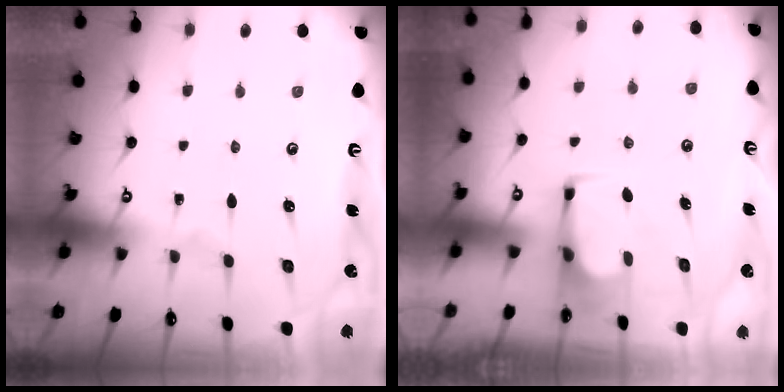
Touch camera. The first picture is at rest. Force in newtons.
{"total": 2.5, "press": 2.4, "slide": 0.4}